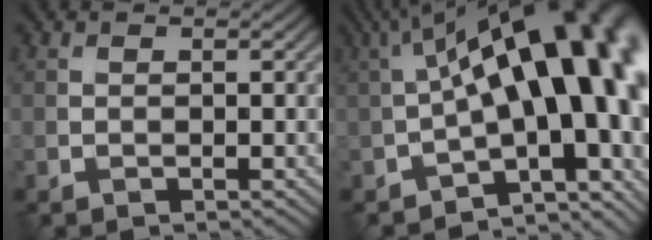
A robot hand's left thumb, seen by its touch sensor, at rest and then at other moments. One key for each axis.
{"total": 19.3, "fx": 0.3, "fy": 8.4, "fz": 17.3, "tx": -0.201, "ty": 0.018, "tz": 0.021}